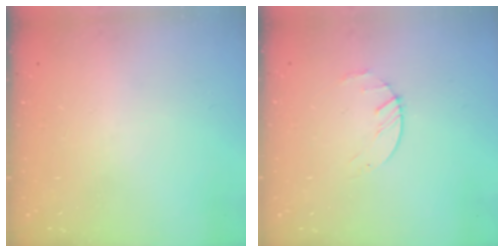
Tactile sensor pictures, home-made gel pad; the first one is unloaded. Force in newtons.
{"total": 2.2, "press": 2.2, "slide": 0.3}